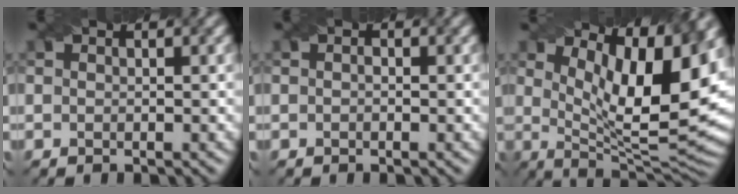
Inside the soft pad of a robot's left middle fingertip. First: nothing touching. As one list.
[{"total": 0.5, "force": [0.0, 0.3, 0.4], "torque": [-0.007, -0.002, -0.003]}, {"total": 12.6, "force": [4.5, 3.9, 11.1], "torque": [-0.154, -0.012, 0.078]}]